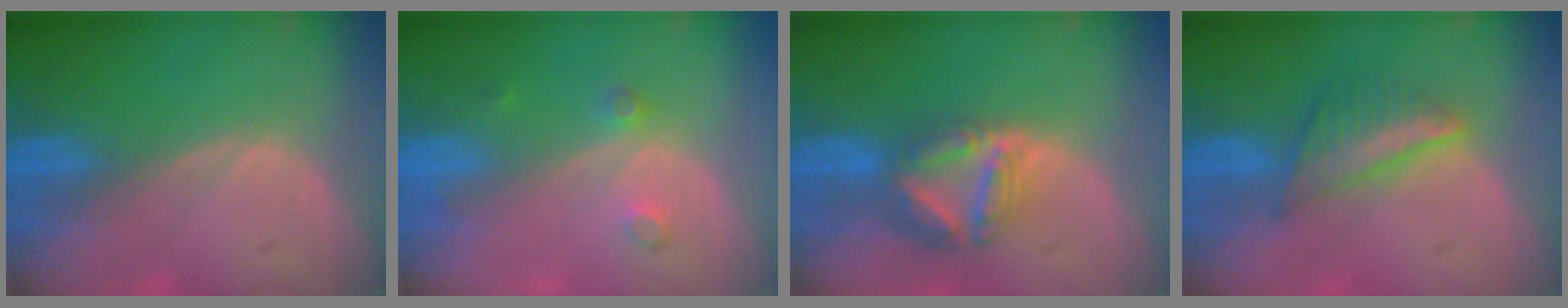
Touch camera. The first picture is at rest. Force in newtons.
{"total": 2.5, "press": 2.1, "slide": 1.3}
{"total": 8.0, "press": 6.9, "slide": 4.0}
{"total": 5.9, "press": 5.7, "slide": 1.6}